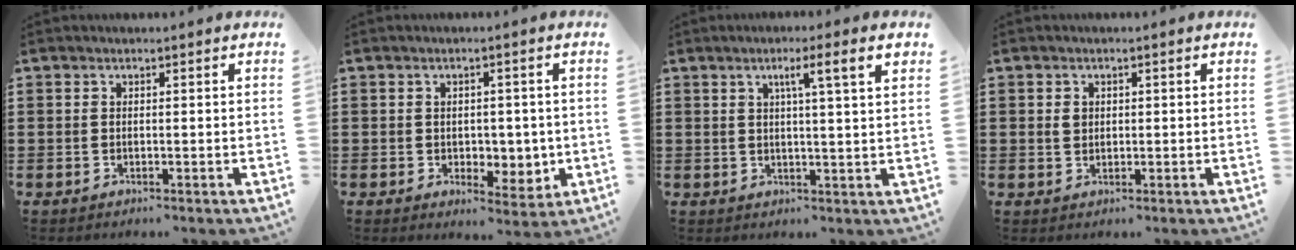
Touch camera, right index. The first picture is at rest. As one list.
[{"total": 3.2, "force": [0.5, 2.7, 1.7], "torque": [-0.026, 0.001, 0.004]}, {"total": 4.6, "force": [1.8, -0.2, 4.2], "torque": [-0.079, -0.005, 0.023]}, {"total": 1.4, "force": [0.2, 1.1, 0.8], "torque": [-0.020, 0.004, 0.002]}]